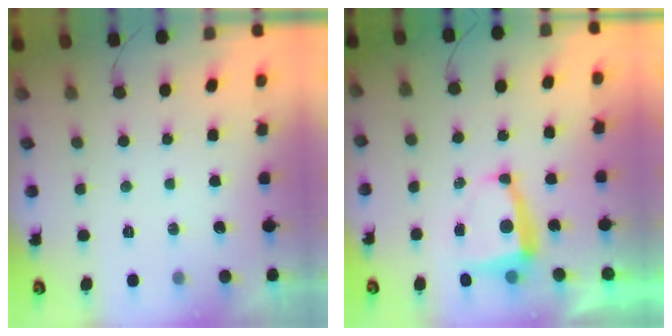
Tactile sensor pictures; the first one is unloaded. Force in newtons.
{"total": 7.0, "press": 7.0, "slide": 0.6}